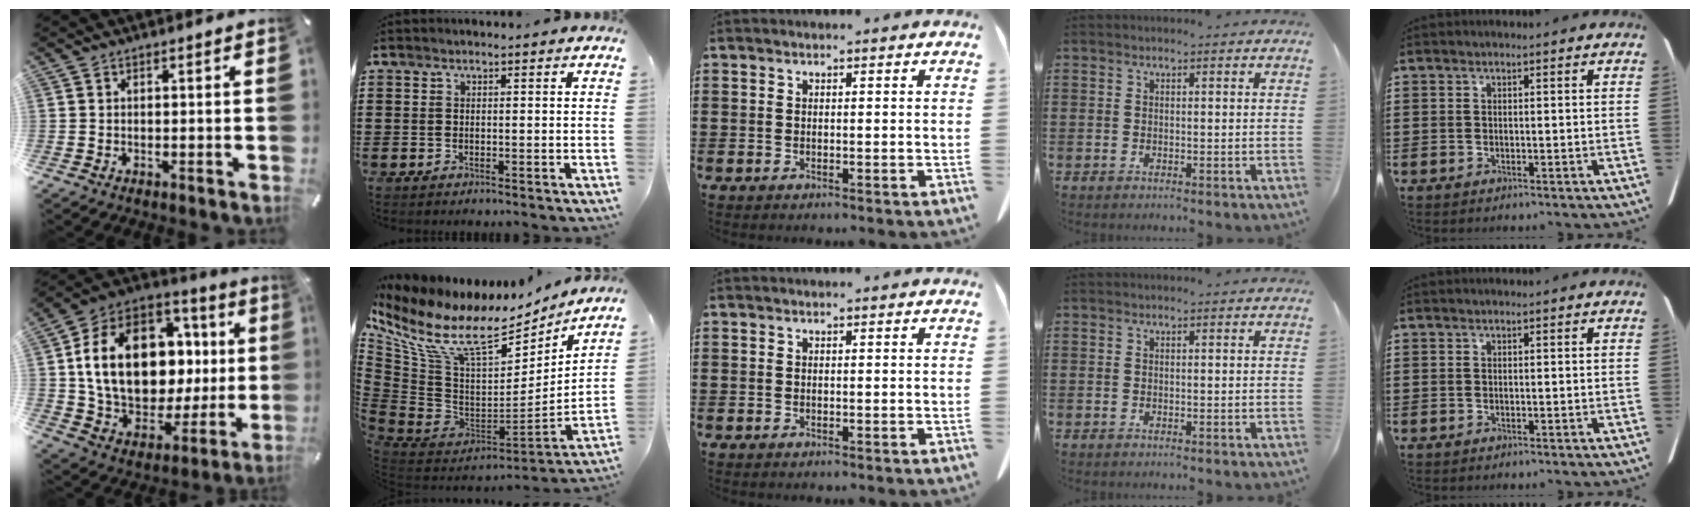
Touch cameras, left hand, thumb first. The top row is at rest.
{"thumb": {"total": 22.7, "force": [3.7, 16.1, 15.6], "torque": [-0.299, -0.017, 0.073]}, "index": {"total": 14.2, "force": [8.7, 5.8, 9.6], "torque": [-0.231, -0.062, 0.148]}}